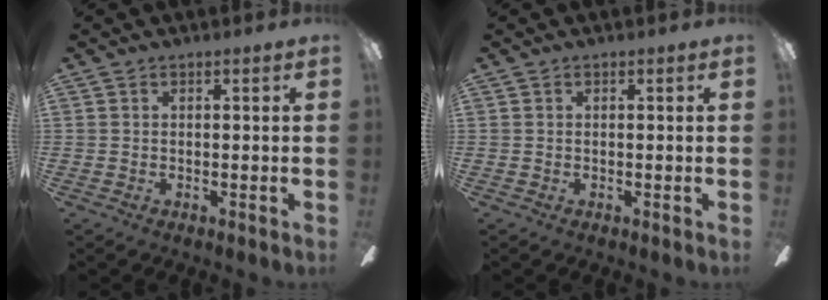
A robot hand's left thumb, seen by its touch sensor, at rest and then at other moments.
{"total": 0.0}